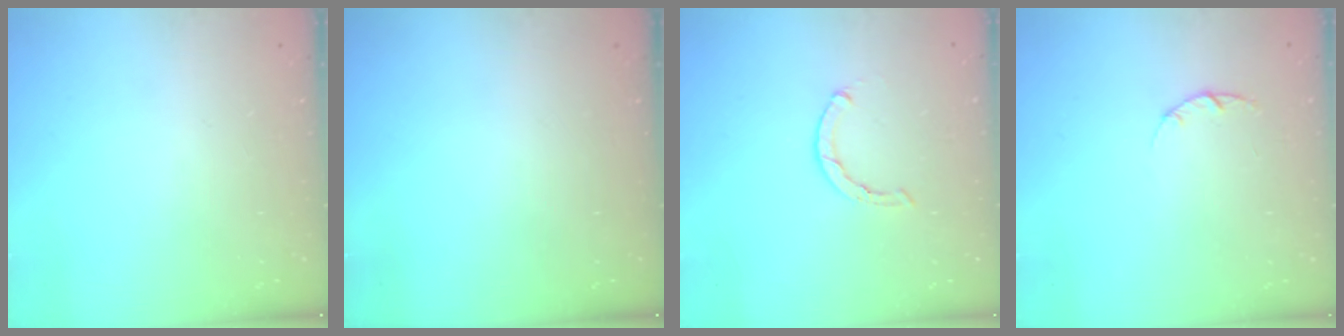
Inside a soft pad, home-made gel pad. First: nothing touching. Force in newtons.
{"total": 0.0}
{"total": 0.7, "press": 0.6, "slide": 0.2}
{"total": 3.0, "press": 3.0, "slide": 0.4}